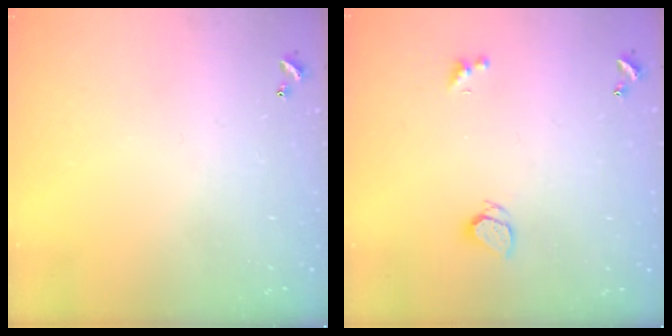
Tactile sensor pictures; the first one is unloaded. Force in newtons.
{"total": 1.9, "press": 1.8, "slide": 0.4}